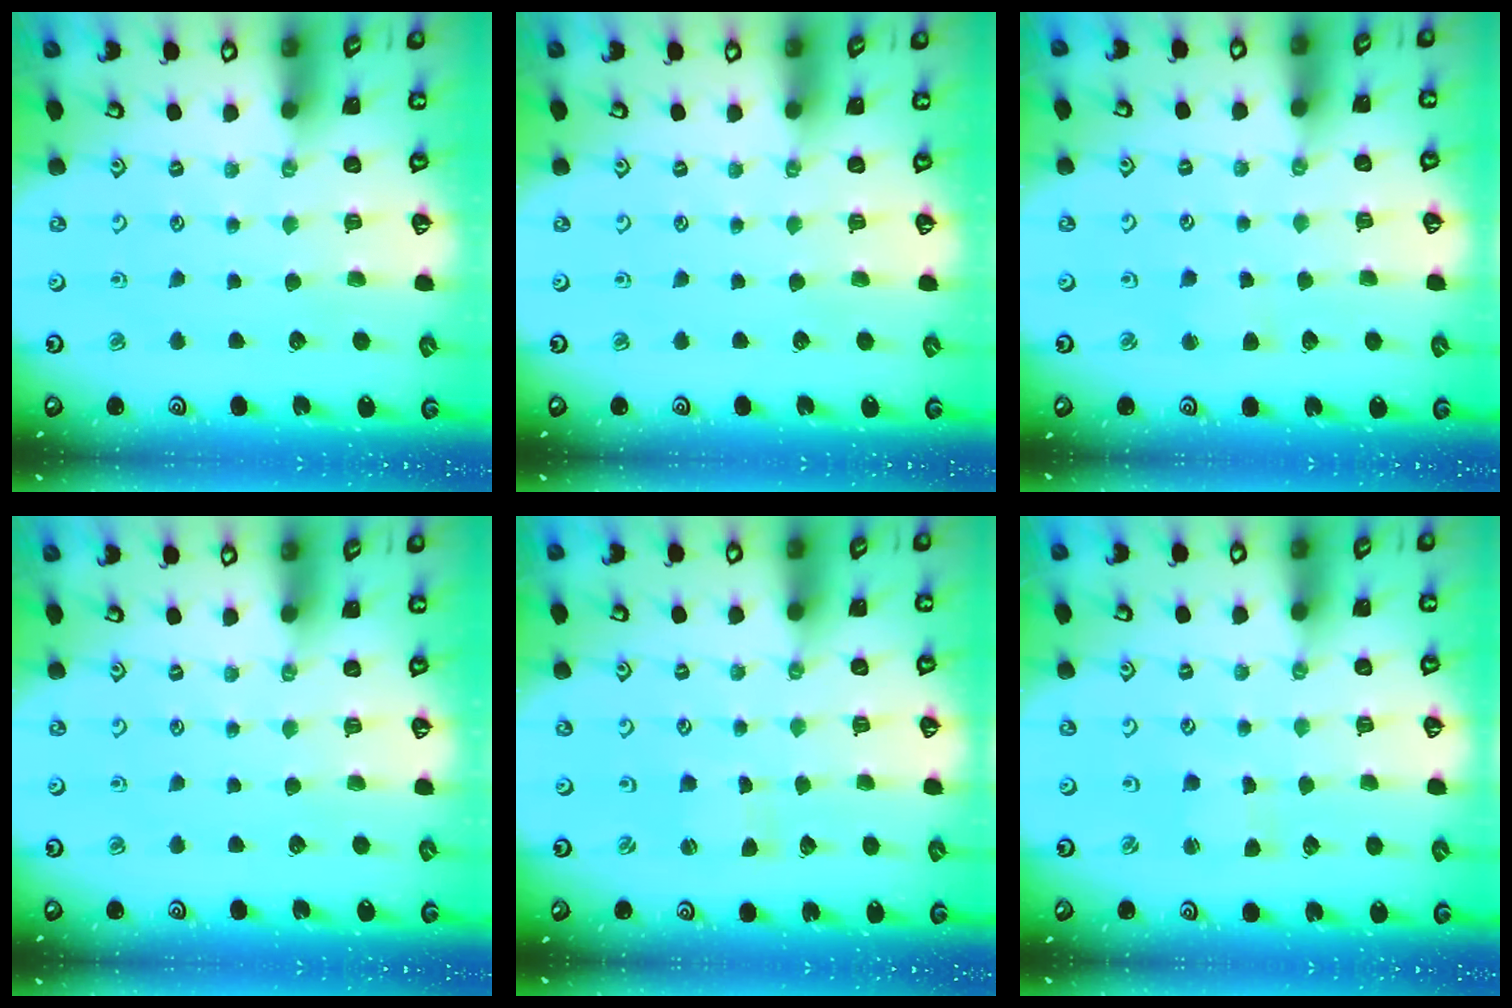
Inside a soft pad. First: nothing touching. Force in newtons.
{"total": 0.0}
{"total": 2.5, "press": 2.5, "slide": 0.3}
{"total": 0.0}
{"total": 0.8, "press": 0.8, "slide": 0.0}
{"total": 2.2, "press": 2.1, "slide": 0.3}